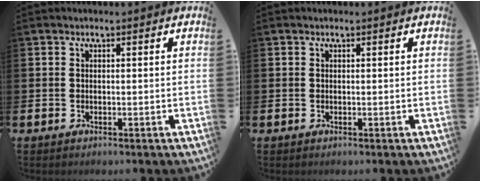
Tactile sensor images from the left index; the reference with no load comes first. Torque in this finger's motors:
{"motor_torque": [-0.66, -1.48, -0.61, -0.09]}